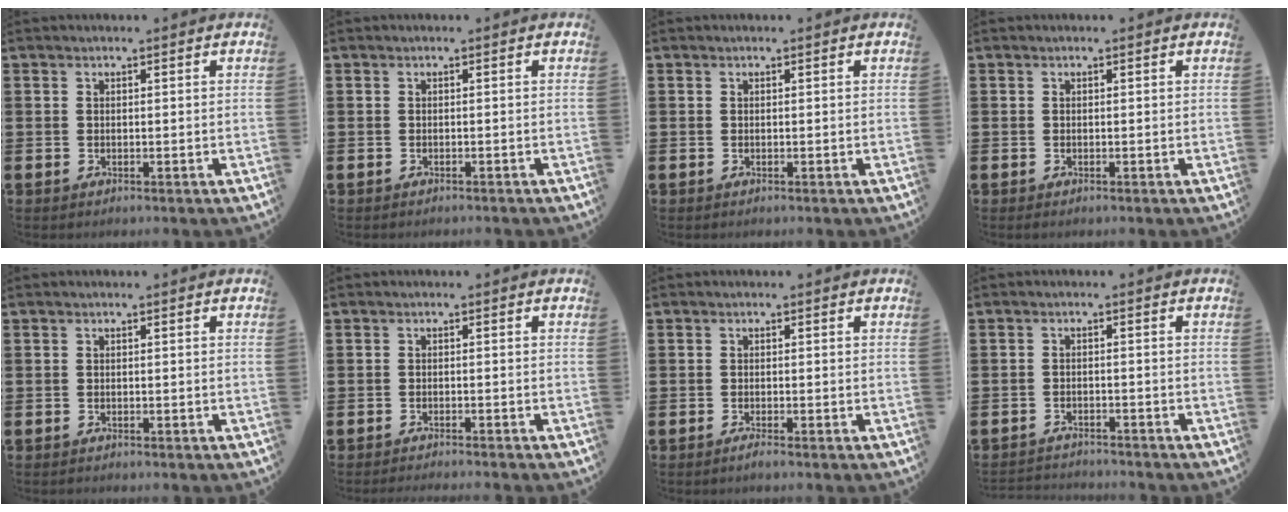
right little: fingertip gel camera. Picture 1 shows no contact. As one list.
[{"total": 0.0}, {"total": 0.0}, {"total": 0.0}, {"total": 0.0}, {"total": 0.9, "force": [-0.9, -0.2, 0.0], "torque": [0.000, 0.000, -0.019]}, {"total": 0.9, "force": [-0.6, 0.0, 0.7], "torque": [-0.011, -0.003, -0.010]}, {"total": 1.9, "force": [-1.9, 0.0, -0.2], "torque": [-0.002, 0.001, -0.042]}]